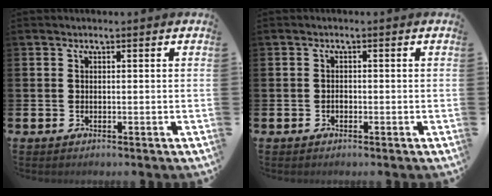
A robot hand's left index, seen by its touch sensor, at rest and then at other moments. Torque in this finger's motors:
{"motor_torque": [0.39, 0.04, -0.01, 0.04]}